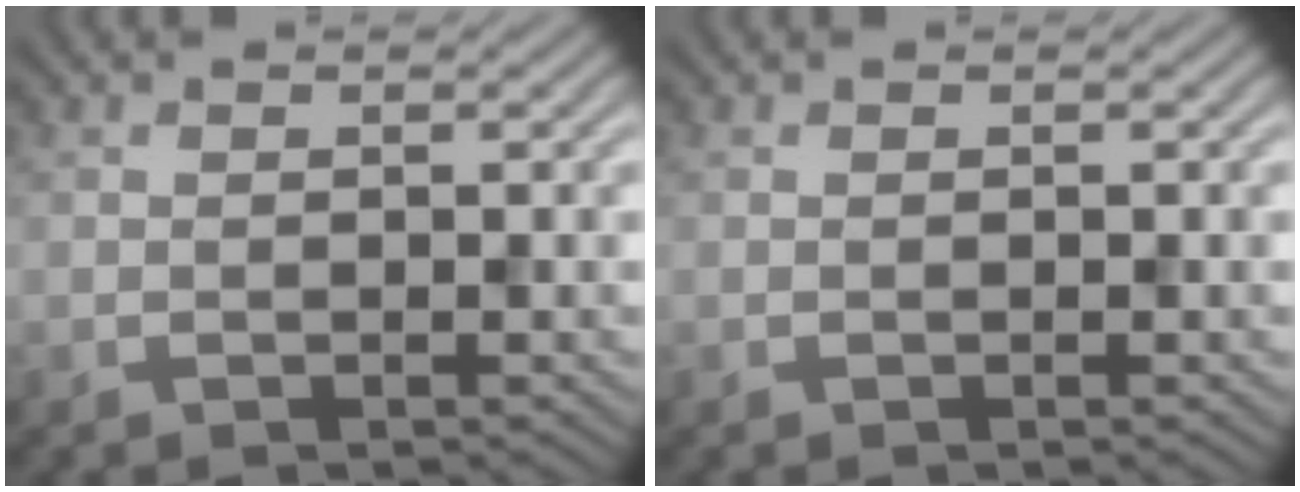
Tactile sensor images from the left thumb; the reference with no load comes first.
{"total": 0.0}